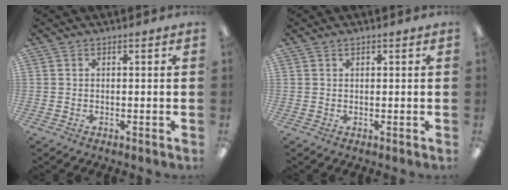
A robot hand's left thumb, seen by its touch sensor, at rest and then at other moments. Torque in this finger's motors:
{"motor_torque": [0.09, -0.03, -0.31, 0.14, 0.04]}